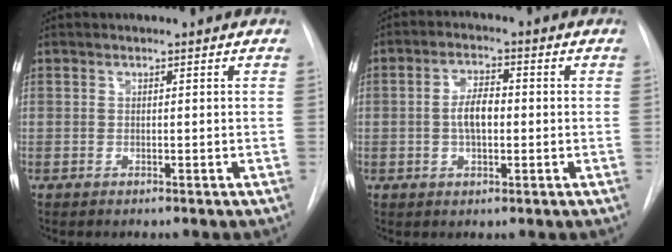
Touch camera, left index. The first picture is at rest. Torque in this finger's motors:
{"motor_torque": [0.96, -0.33, 0.36, 0.11]}